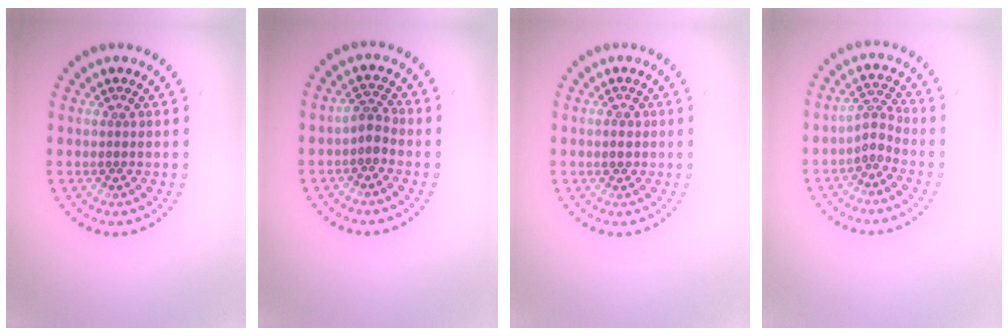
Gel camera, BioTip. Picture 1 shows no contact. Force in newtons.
{"total": 1.6, "press": 1.3, "slide": 0.9}
{"total": 1.1, "press": 1.0, "slide": 0.5}
{"total": 2.0, "press": 1.3, "slide": 1.5}